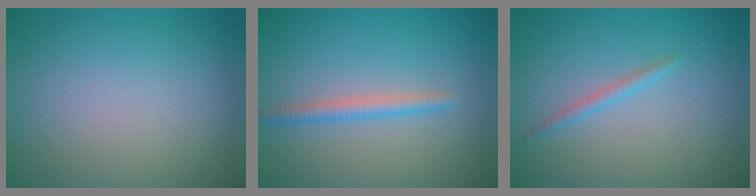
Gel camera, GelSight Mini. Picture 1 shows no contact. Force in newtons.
{"total": 1.9, "press": 1.9, "slide": 0.1}
{"total": 1.0, "press": 1.0, "slide": 0.1}